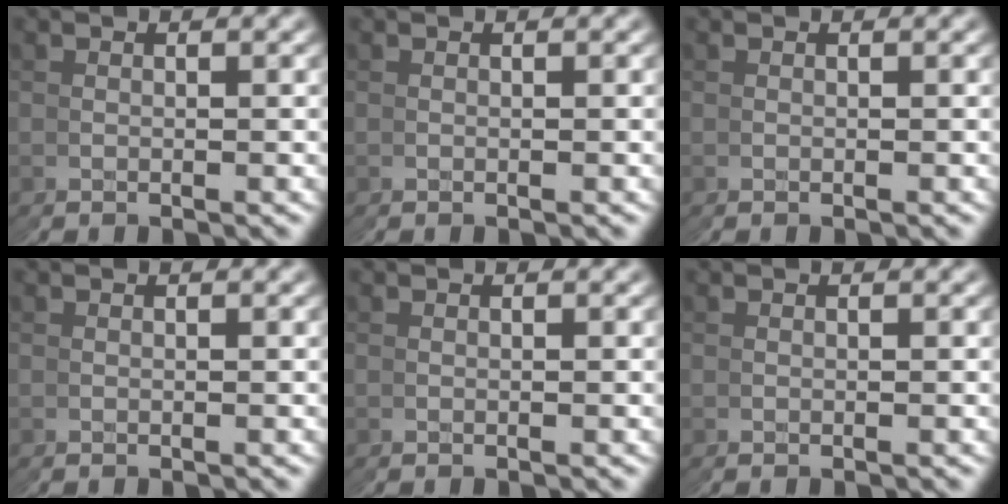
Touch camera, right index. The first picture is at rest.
{"total": 0.0}
{"total": 0.0}
{"total": 0.0}
{"total": 0.0}
{"total": 0.0}